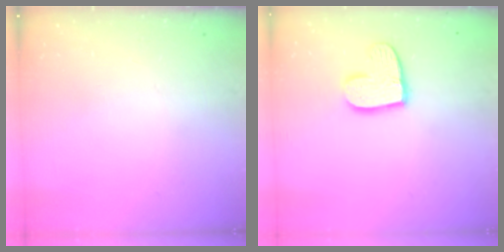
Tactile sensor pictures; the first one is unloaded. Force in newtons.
{"total": 11.5, "press": 11.4, "slide": 0.9}